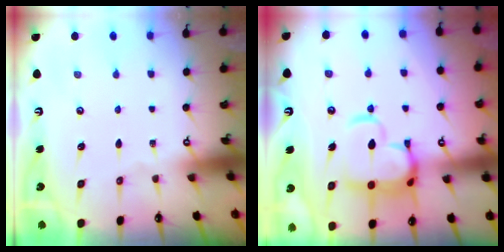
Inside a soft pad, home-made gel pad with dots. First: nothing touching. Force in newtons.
{"total": 8.7, "press": 8.6, "slide": 1.3}